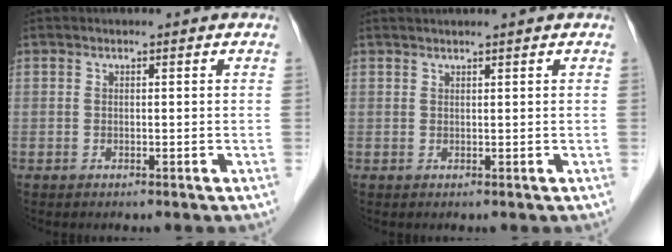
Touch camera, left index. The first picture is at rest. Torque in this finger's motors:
{"motor_torque": [0.19, -0.22, 0.07, 0.01]}